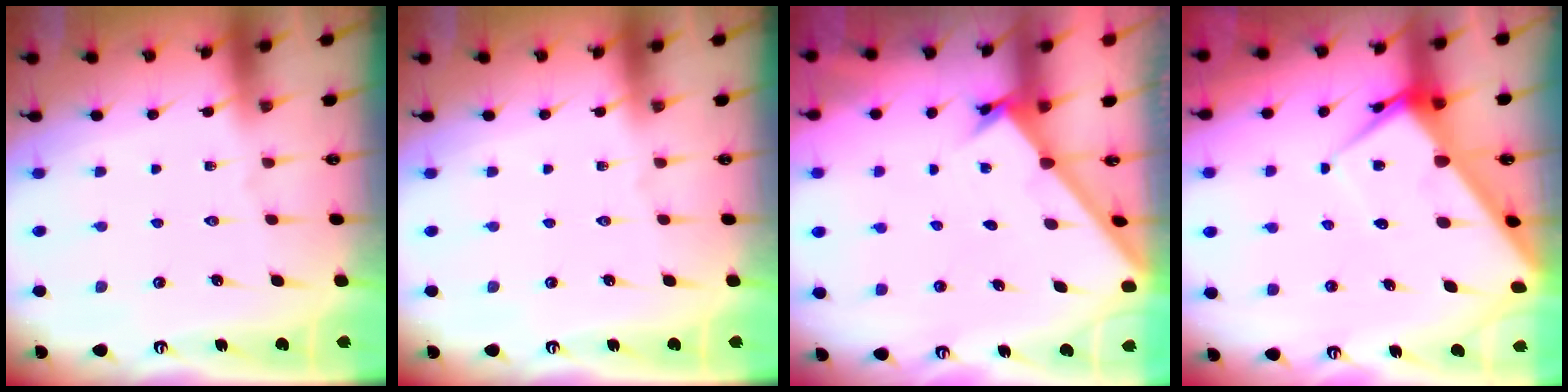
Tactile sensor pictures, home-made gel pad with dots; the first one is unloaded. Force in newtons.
{"total": 0.0}
{"total": 1.8, "press": 1.8, "slide": 0.2}
{"total": 8.4, "press": 8.3, "slide": 0.7}